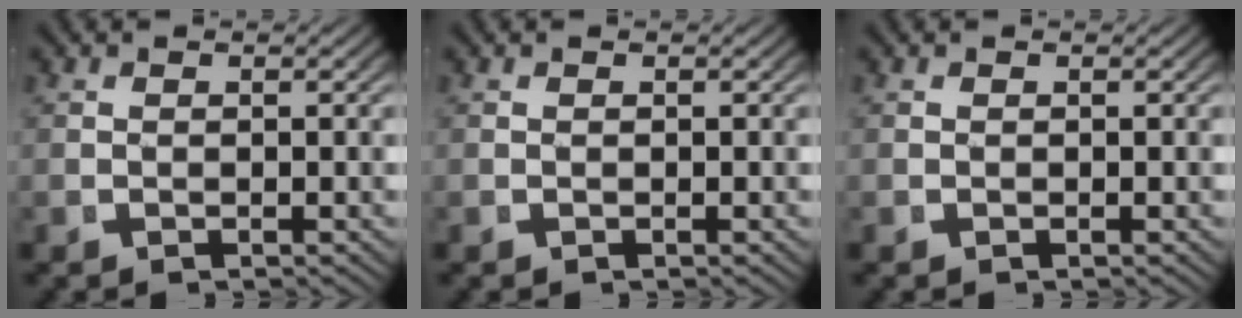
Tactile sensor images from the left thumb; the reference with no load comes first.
{"total": 0.0}
{"total": 0.0}